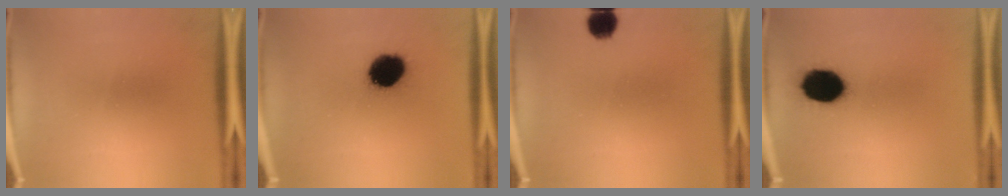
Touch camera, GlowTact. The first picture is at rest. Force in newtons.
{"total": 14.6}
{"total": 5.0}
{"total": 13.9}